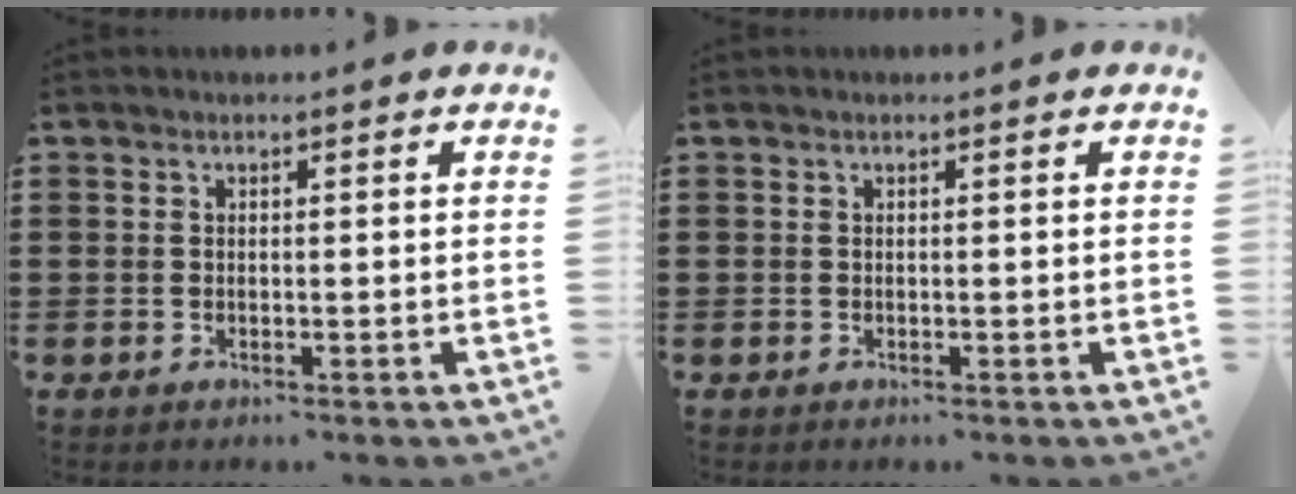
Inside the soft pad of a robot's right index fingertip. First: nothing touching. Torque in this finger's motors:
{"motor_torque": [0.05, 1.06, 0.00, -0.01]}